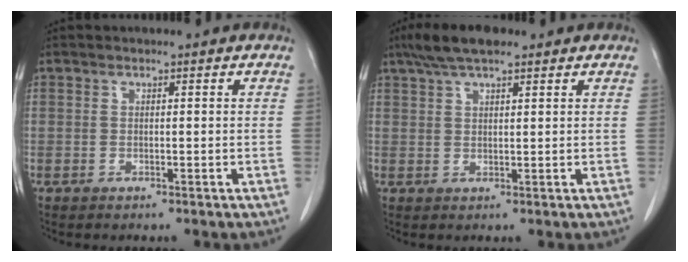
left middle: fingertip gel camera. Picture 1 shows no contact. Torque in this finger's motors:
{"motor_torque": [0.48, -0.45, 0.01, 0.03]}